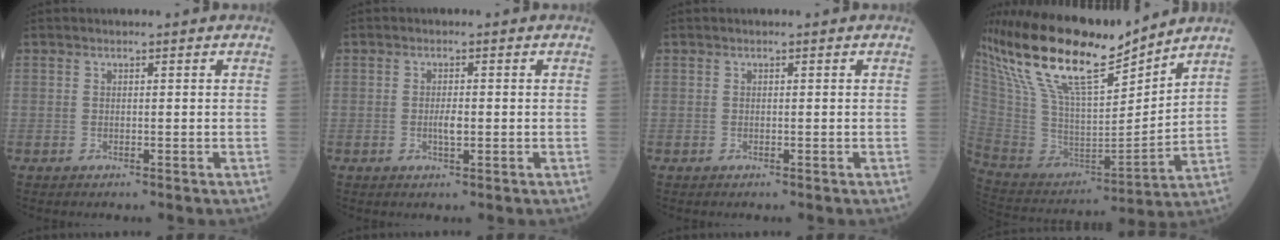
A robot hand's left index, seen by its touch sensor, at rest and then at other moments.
{"total": 1.9, "force": [-0.3, 0.5, 1.8], "torque": [-0.037, 0.000, -0.004]}
{"total": 0.0}
{"total": 23.5, "force": [17.8, 4.4, 14.7], "torque": [-0.297, 0.010, 0.335]}